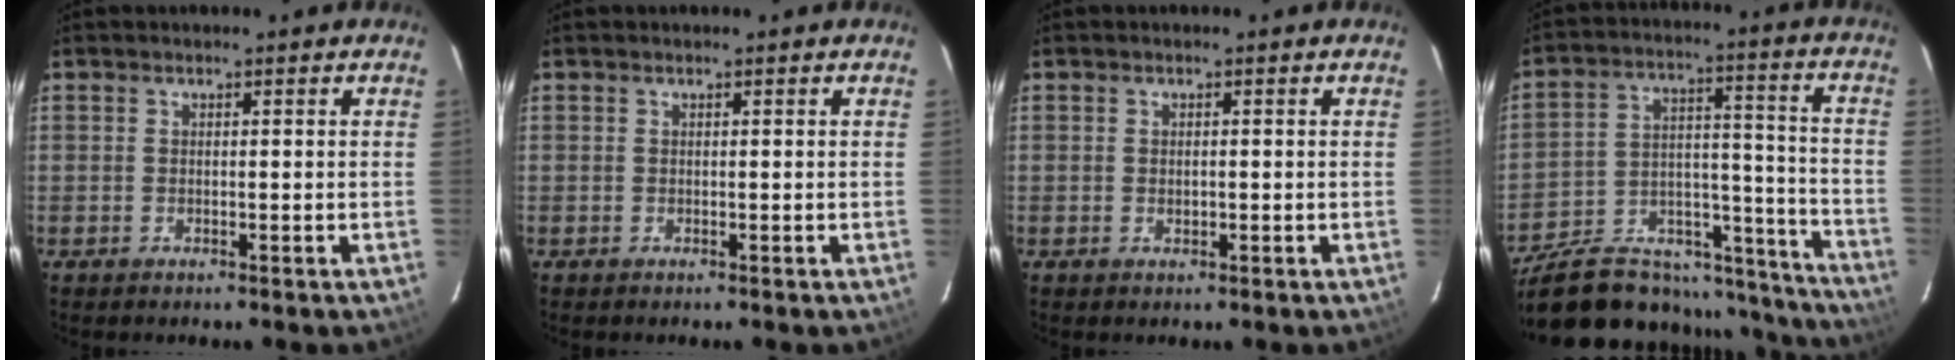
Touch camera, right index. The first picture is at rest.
{"total": 0.0}
{"total": 1.0, "force": [-0.1, 0.7, 0.8], "torque": [-0.013, 0.002, -0.001]}
{"total": 28.1, "force": [-22.5, 12.2, 11.6], "torque": [-0.199, 0.047, -0.301]}